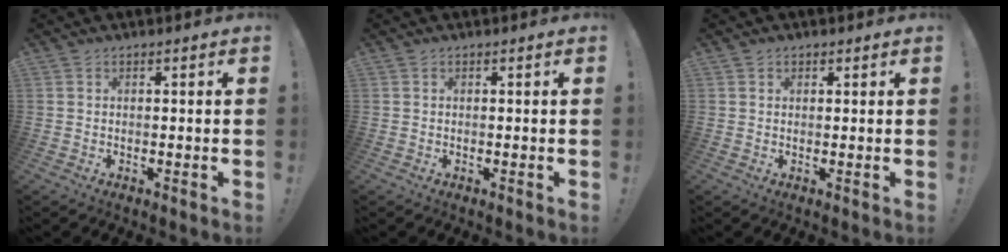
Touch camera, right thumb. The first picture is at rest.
{"total": 0.0}
{"total": 0.9, "force": [0.6, 0.7, 0.1], "torque": [0.000, -0.001, 0.011]}